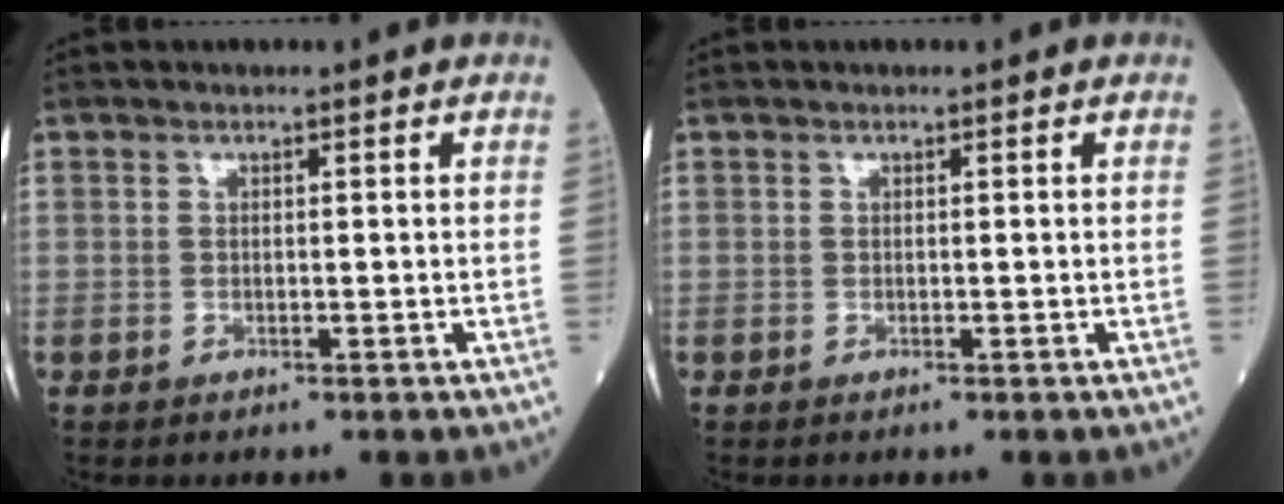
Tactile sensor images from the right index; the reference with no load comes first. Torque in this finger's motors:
{"motor_torque": [0.01, 0.01, 0.00, 0.00]}